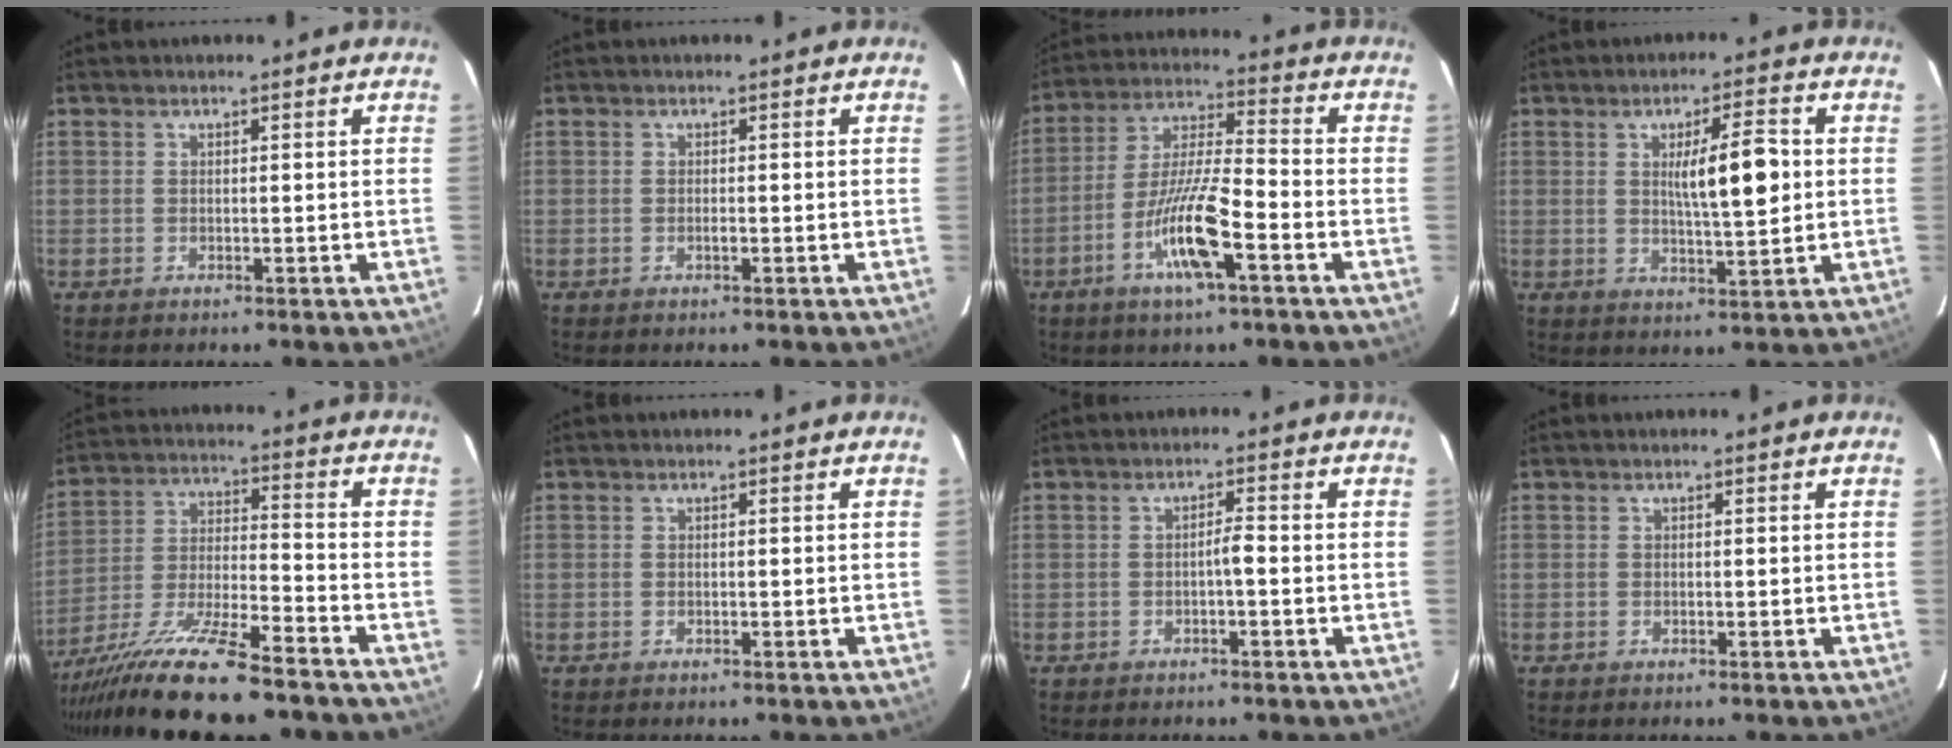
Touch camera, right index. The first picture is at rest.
{"total": 0.6, "force": [-0.2, 0.1, 0.6], "torque": [-0.012, 0.000, -0.002]}
{"total": 12.1, "force": [-5.2, 1.2, 10.9], "torque": [-0.210, -0.006, -0.097]}
{"total": 7.9, "force": [1.1, 1.1, 7.8], "torque": [-0.124, 0.004, 0.021]}
{"total": 17.1, "force": [-13.8, 1.3, 10.0], "torque": [-0.203, -0.024, -0.245]}
{"total": 0.0}
{"total": 1.7, "force": [-0.6, 0.1, 1.6], "torque": [-0.027, 0.003, -0.011]}
{"total": 0.0}